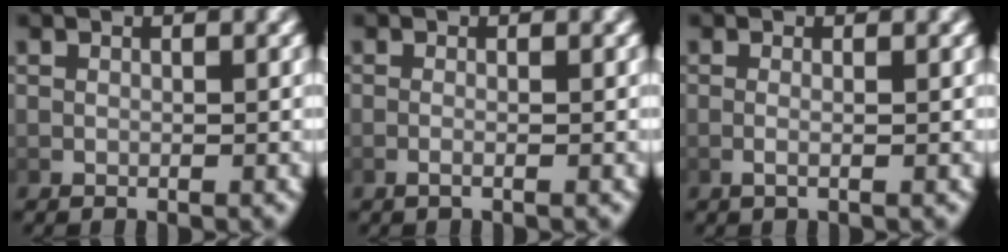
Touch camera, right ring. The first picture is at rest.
{"total": 1.0, "force": [-0.7, 0.0, 0.7], "torque": [-0.022, -0.007, -0.011]}
{"total": 1.0, "force": [-0.4, -0.1, 1.0], "torque": [-0.029, -0.010, -0.005]}